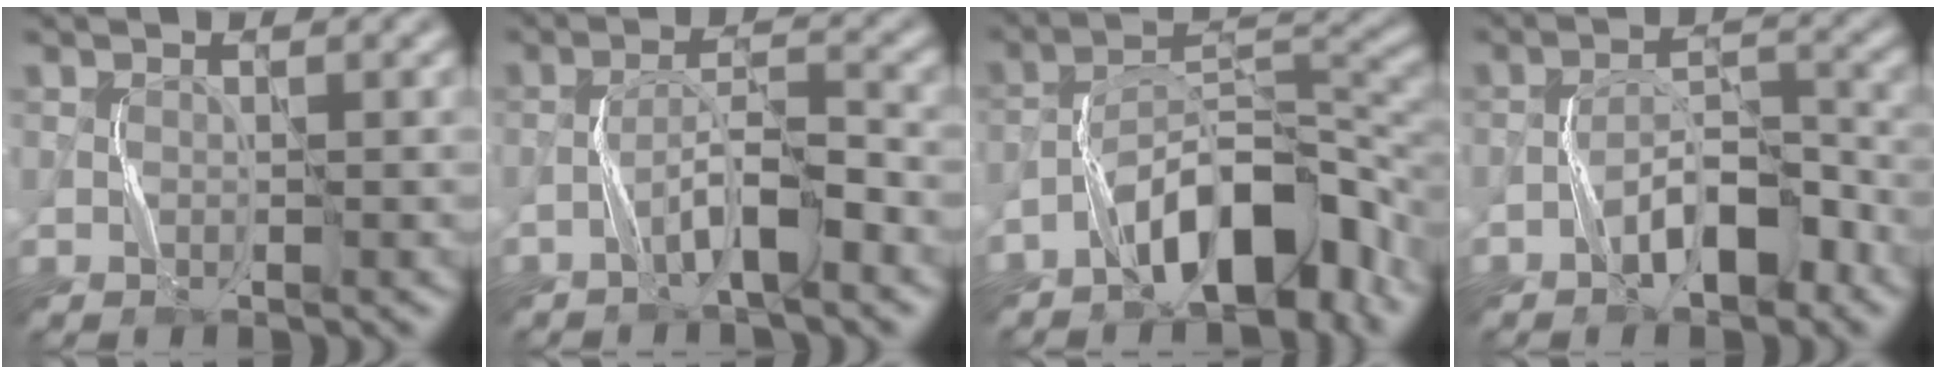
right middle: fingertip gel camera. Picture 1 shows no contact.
{"total": 4.4, "force": [-2.7, 0.8, 3.4], "torque": [-0.062, 0.017, -0.053]}
{"total": 9.7, "force": [-5.8, 3.8, 6.8], "torque": [-0.100, 0.022, -0.106]}
{"total": 5.4, "force": [-3.1, 2.1, 3.9], "torque": [-0.056, 0.018, -0.054]}